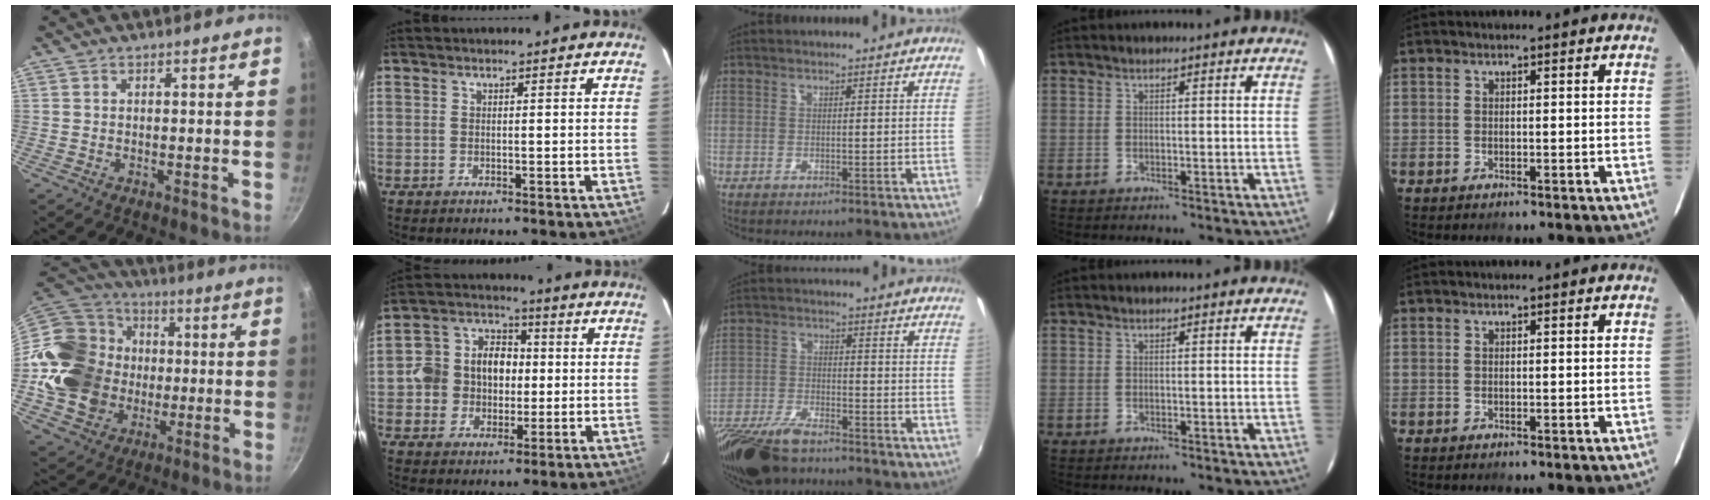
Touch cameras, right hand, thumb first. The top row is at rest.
{"thumb": {"total": 26.2, "force": [-1.3, 22.2, 13.8], "torque": [-0.259, 0.048, -0.005]}, "index": {"total": 10.6, "force": [0.0, 9.5, 4.6], "torque": [-0.107, 0.036, -0.001]}, "middle": {"total": 13.4, "force": [-10.7, 4.3, 6.8], "torque": [-0.161, -0.022, -0.204]}}